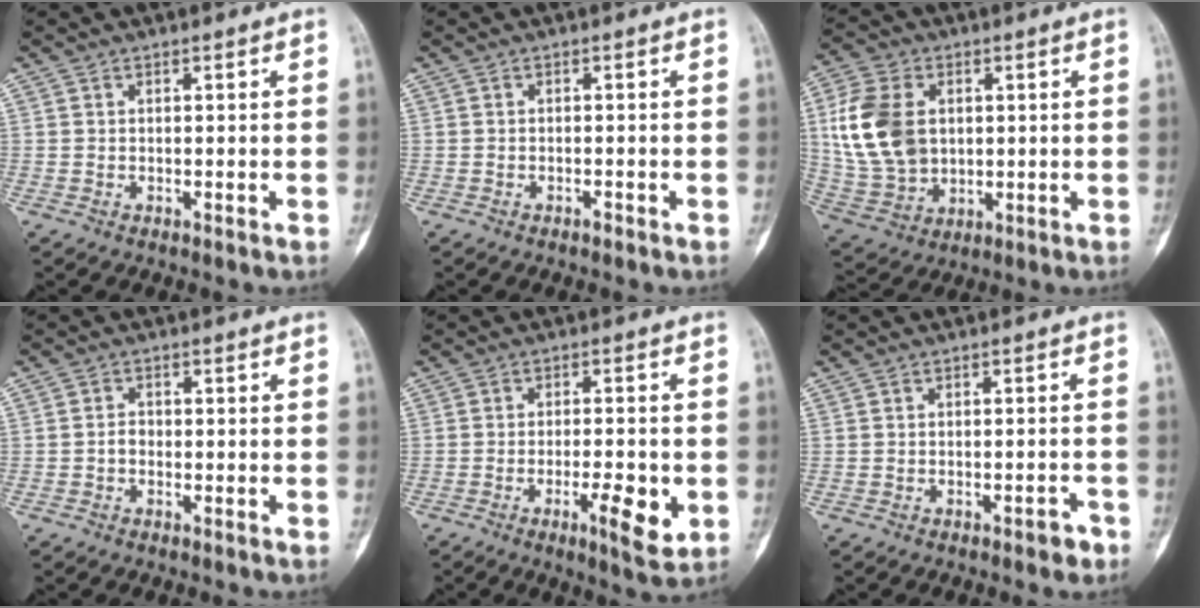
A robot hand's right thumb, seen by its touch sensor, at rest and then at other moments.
{"total": 0.8, "force": [-0.6, 0.3, 0.4], "torque": [-0.010, 0.004, -0.010]}
{"total": 15.5, "force": [2.5, 11.0, 10.6], "torque": [-0.207, -0.003, 0.056]}
{"total": 1.7, "force": [-0.6, 1.2, 1.0], "torque": [-0.010, 0.006, -0.014]}
{"total": 8.0, "force": [-2.5, 2.2, 7.3], "torque": [-0.112, -0.002, -0.035]}
{"total": 2.6, "force": [-1.7, 1.0, 1.7], "torque": [-0.022, 0.013, -0.020]}